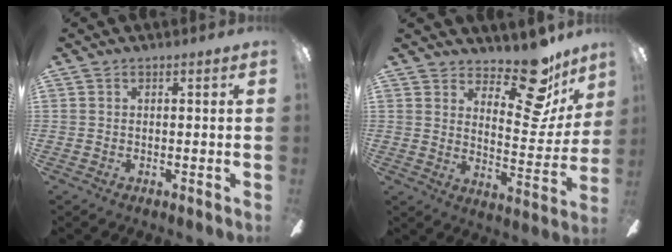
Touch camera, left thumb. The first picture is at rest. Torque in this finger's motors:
{"motor_torque": [-0.10, 0.06, -0.07, -0.34, 0.04]}